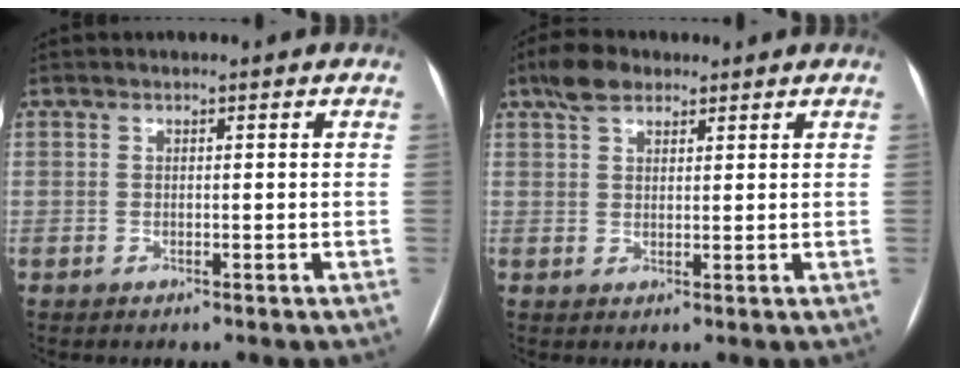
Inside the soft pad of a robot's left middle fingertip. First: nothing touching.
{"total": 4.5, "force": [3.2, 2.3, 2.3], "torque": [-0.049, 0.018, 0.060]}